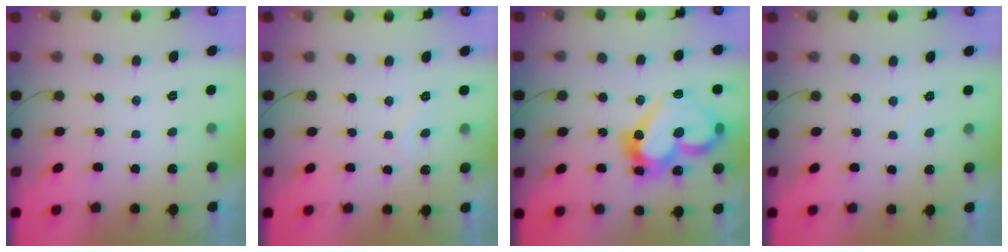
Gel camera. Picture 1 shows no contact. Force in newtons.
{"total": 4.1, "press": 4.1, "slide": 0.4}
{"total": 21.2, "press": 21.1, "slide": 2.6}
{"total": 2.9, "press": 2.9, "slide": 0.2}